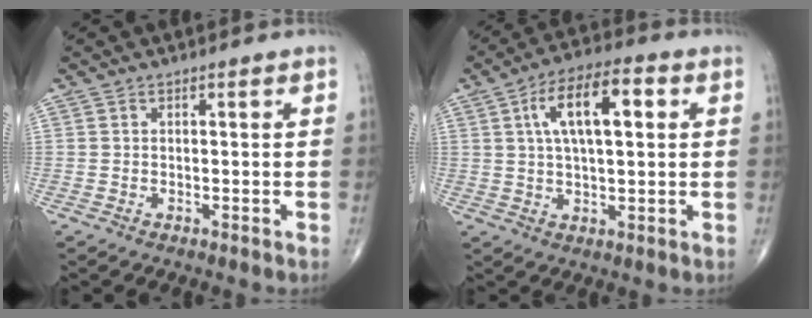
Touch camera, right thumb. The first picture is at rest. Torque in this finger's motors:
{"motor_torque": [0.20, 3.06, 1.20, 0.41, 0.14]}